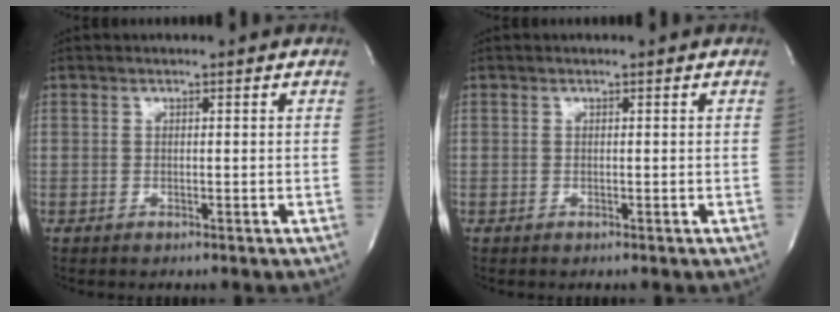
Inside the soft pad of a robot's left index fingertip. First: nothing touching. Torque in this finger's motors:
{"motor_torque": [0.00, 0.00, 0.00, 0.00]}